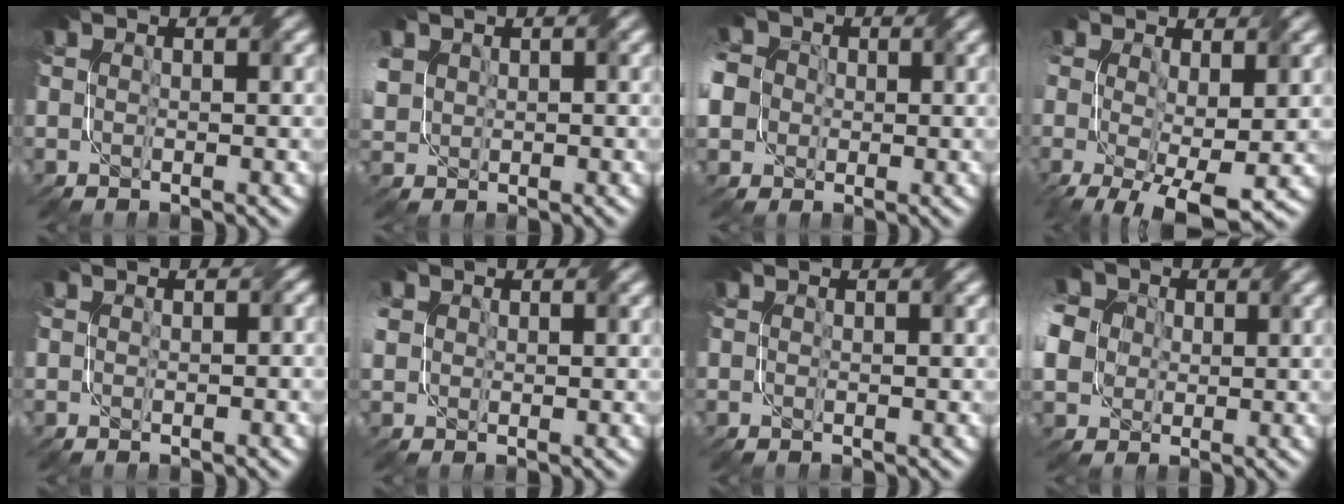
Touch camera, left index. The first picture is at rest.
{"total": 3.1, "force": [0.8, 2.7, 1.3], "torque": [-0.045, 0.004, 0.014]}
{"total": 9.0, "force": [-1.5, 8.0, 4.0], "torque": [-0.093, -0.001, -0.060]}
{"total": 7.8, "force": [-1.2, 3.6, 6.8], "torque": [-0.133, -0.015, -0.014]}
{"total": 1.3, "force": [0.0, 0.9, 1.0], "torque": [-0.007, 0.000, -0.001]}
{"total": 2.6, "force": [0.6, 2.3, 0.9], "torque": [-0.029, 0.011, 0.012]}
{"total": 0.0}
{"total": 10.1, "force": [0.7, 8.5, 5.4], "torque": [-0.123, 0.008, -0.022]}